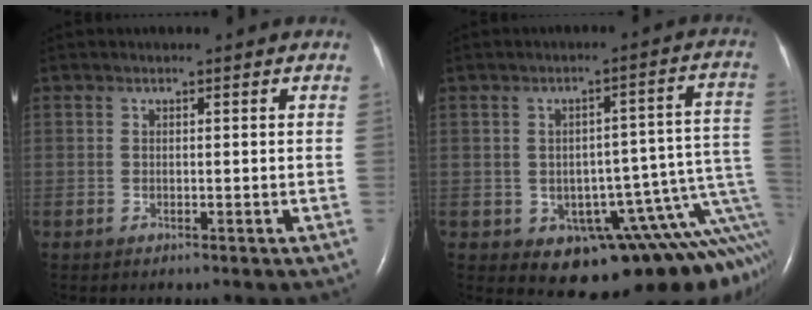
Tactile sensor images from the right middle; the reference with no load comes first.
{"total": 14.0, "force": [-6.4, 5.8, 11.0], "torque": [-0.071, 0.049, -0.076]}